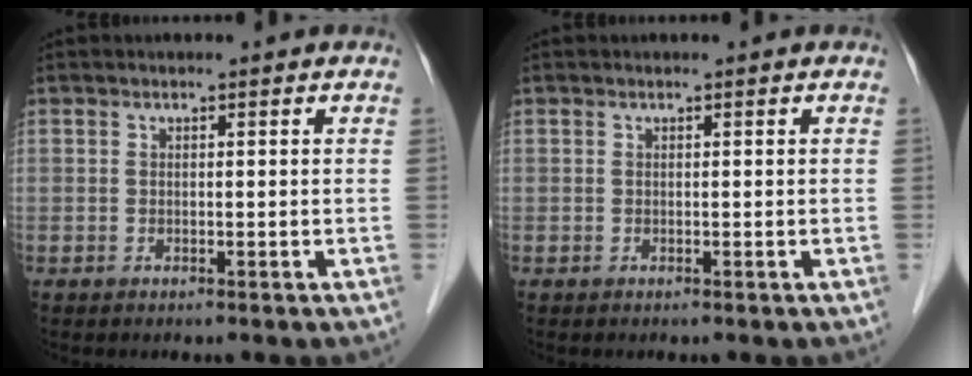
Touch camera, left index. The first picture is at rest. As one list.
[{"total": 0.0}]